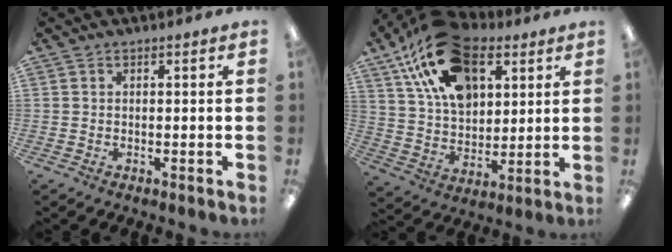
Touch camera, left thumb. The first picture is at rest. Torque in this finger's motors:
{"motor_torque": [0.68, 0.75, 1.41, -1.36, 0.43]}